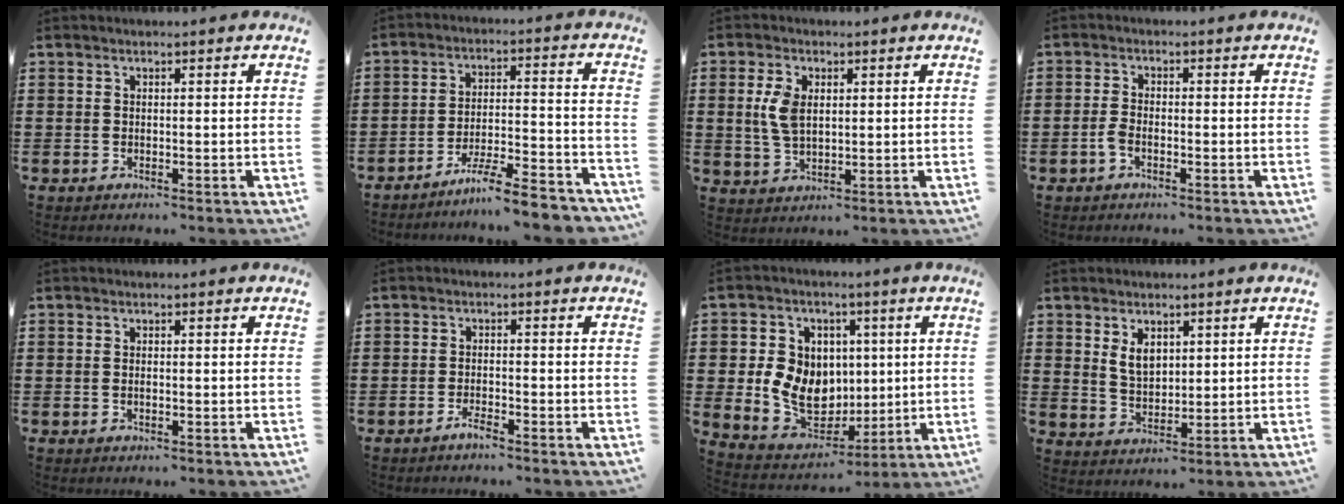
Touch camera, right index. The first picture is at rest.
{"total": 7.6, "force": [-6.8, 0.0, 3.4], "torque": [-0.055, 0.003, -0.129]}
{"total": 5.3, "force": [1.0, 3.0, 4.2], "torque": [-0.105, 0.006, 0.012]}
{"total": 2.3, "force": [-1.1, 0.9, 1.8], "torque": [-0.049, -0.005, -0.025]}
{"total": 0.5, "force": [-0.1, 0.1, 0.5], "torque": [-0.011, -0.002, -0.002]}
{"total": 2.0, "force": [-1.7, 0.1, 1.0], "torque": [-0.018, -0.001, -0.031]}
{"total": 10.2, "force": [0.4, 8.9, 5.0], "torque": [-0.125, 0.009, 0.014]}
{"total": 4.0, "force": [1.8, 2.5, 2.6], "torque": [-0.052, 0.005, 0.030]}